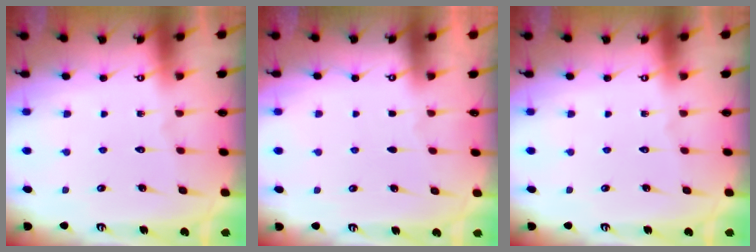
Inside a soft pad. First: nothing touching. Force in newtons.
{"total": 0.9, "press": 0.9, "slide": 0.1}
{"total": 0.0}